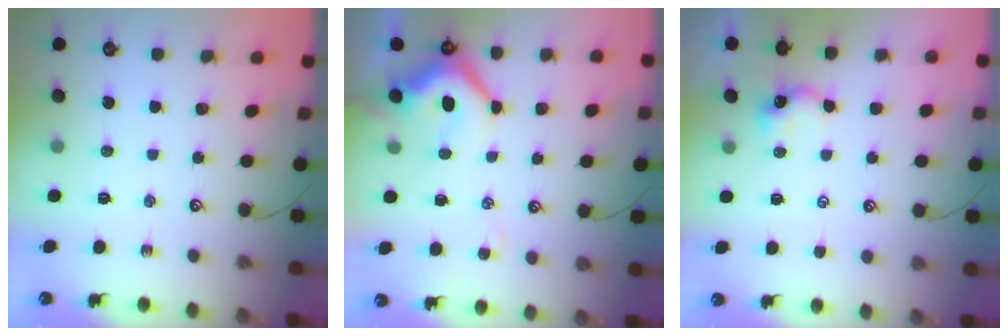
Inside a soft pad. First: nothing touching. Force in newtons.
{"total": 10.1, "press": 10.0, "slide": 1.5}
{"total": 0.0}